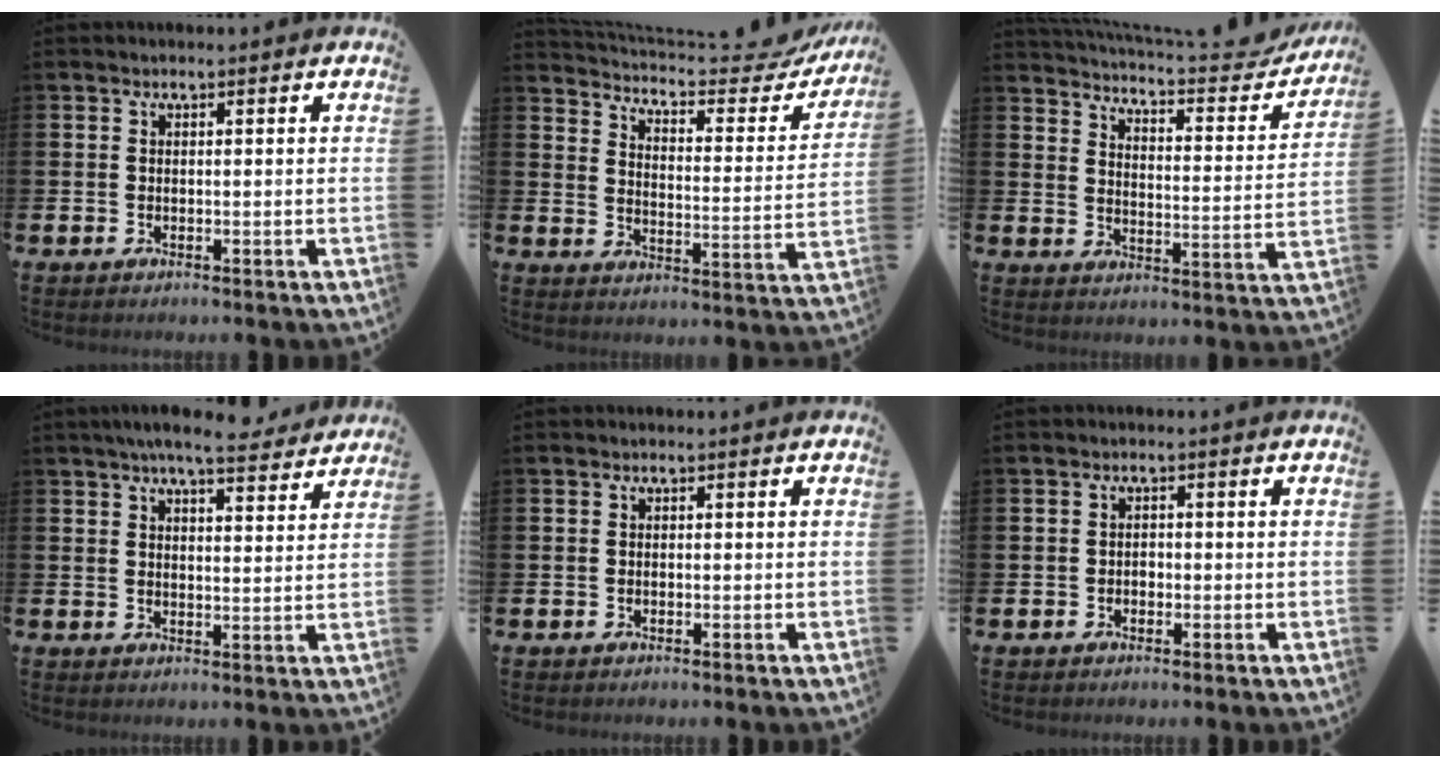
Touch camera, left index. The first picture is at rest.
{"total": 5.2, "force": [4.7, 1.1, 1.8], "torque": [-0.058, -0.040, 0.071]}
{"total": 5.1, "force": [5.0, 0.3, 1.1], "torque": [-0.037, -0.051, 0.076]}
{"total": 6.1, "force": [5.6, 0.7, 2.3], "torque": [-0.042, -0.024, 0.098]}
{"total": 0.0}
{"total": 0.9, "force": [-0.5, 0.7, 0.3], "torque": [-0.005, 0.002, -0.010]}